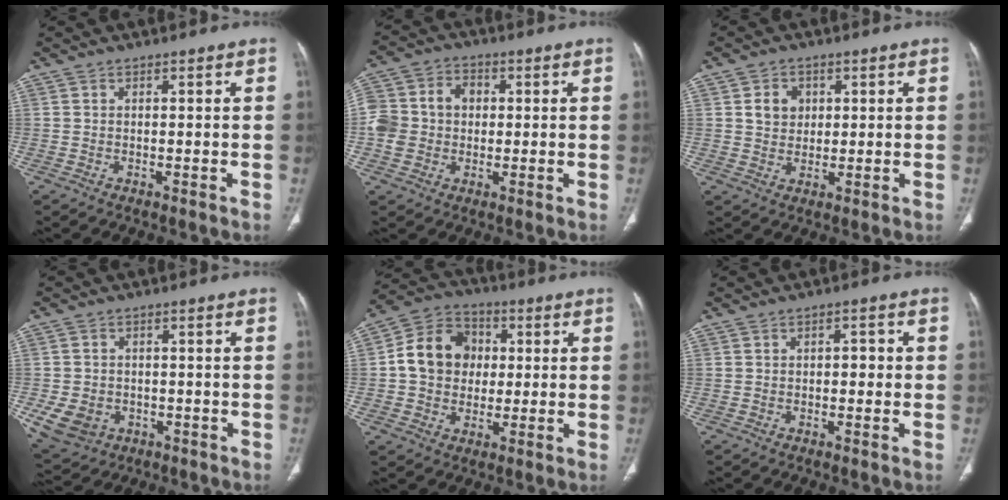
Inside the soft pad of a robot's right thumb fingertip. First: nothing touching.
{"total": 10.7, "force": [0.3, 9.1, 5.6], "torque": [-0.095, 0.027, 0.000]}
{"total": 4.8, "force": [1.4, 4.0, 2.2], "torque": [-0.015, -0.004, 0.025]}
{"total": 8.3, "force": [-2.5, 6.7, 4.2], "torque": [-0.081, 0.010, -0.028]}
{"total": 12.7, "force": [0.9, 10.7, 6.8], "torque": [-0.092, 0.022, 0.007]}
{"total": 2.3, "force": [0.0, 1.4, 1.8], "torque": [-0.014, 0.005, -0.005]}